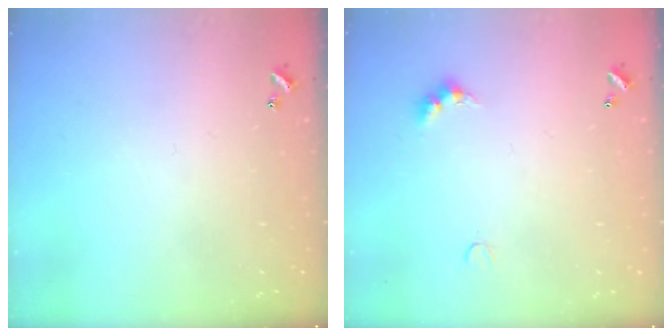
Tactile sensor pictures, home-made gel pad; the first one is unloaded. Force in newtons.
{"total": 2.9, "press": 2.8, "slide": 0.7}